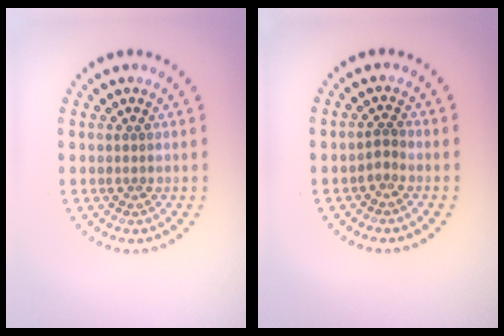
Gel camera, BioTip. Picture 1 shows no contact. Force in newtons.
{"total": 0.9, "press": 0.8, "slide": 0.5}